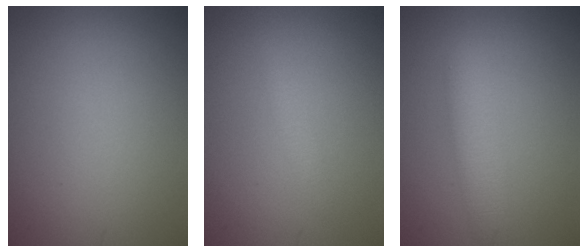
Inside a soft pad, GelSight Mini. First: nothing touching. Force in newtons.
{"total": 1.0, "press": 1.0, "slide": 0.0}
{"total": 3.0, "press": 3.0, "slide": 0.1}